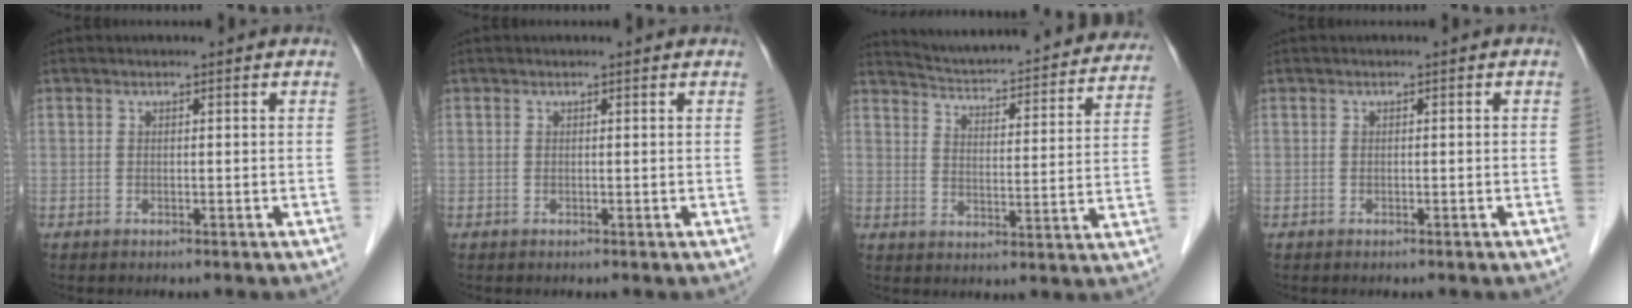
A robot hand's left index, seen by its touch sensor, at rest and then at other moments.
{"total": 0.9, "force": [0.9, 0.1, 0.1], "torque": [-0.011, 0.007, 0.010]}
{"total": 25.6, "force": [23.8, 4.2, 8.4], "torque": [-0.130, -0.045, 0.297]}
{"total": 0.0}